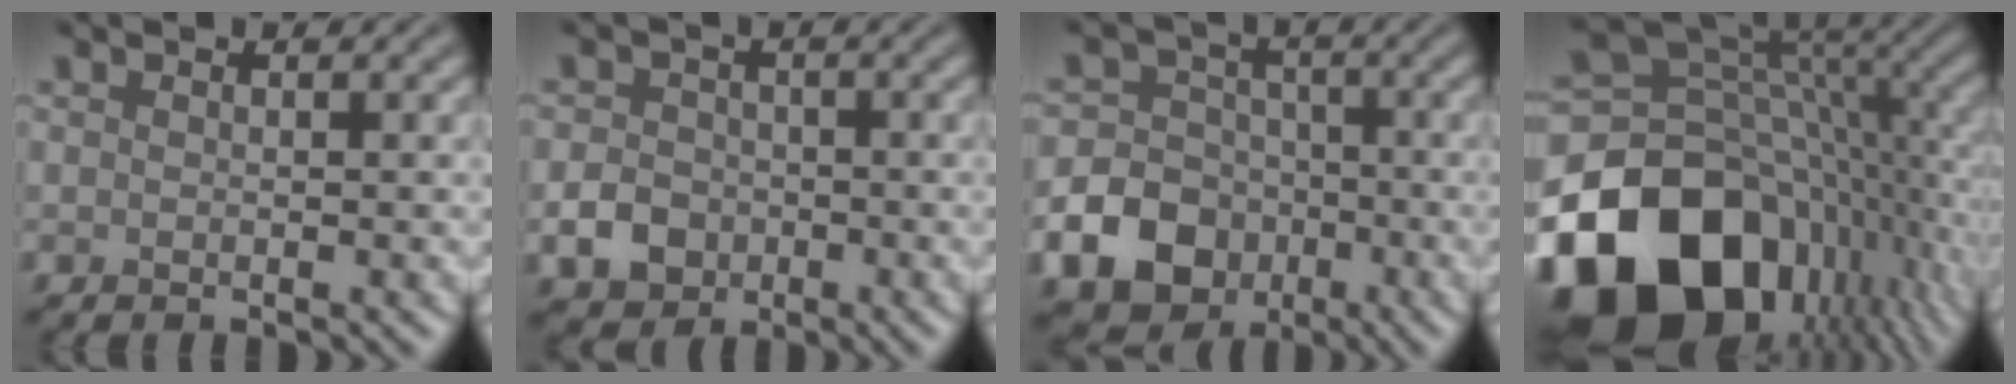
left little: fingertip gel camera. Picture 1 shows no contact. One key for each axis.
{"total": 3.3, "fx": -1.1, "fy": 2.8, "fz": 1.4, "tx": -0.022, "ty": 0.001, "tz": -0.026}
{"total": 13.7, "fx": -5.7, "fy": 11.9, "fz": 3.7, "tx": -0.089, "ty": -0.041, "tz": -0.112}
{"total": 19.0, "fx": -6.9, "fy": 13.2, "fz": 11.7, "tx": -0.244, "ty": -0.018, "tz": -0.128}